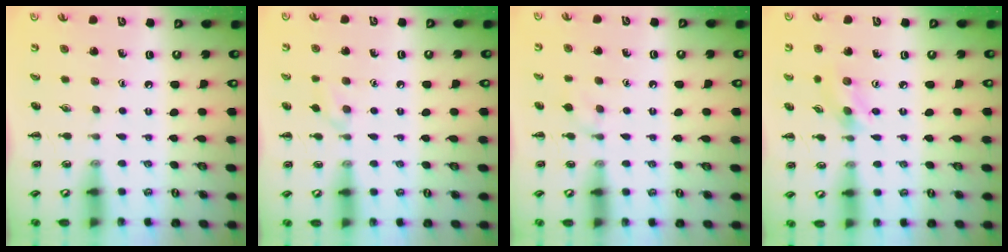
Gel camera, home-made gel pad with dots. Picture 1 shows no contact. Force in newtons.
{"total": 5.4, "press": 5.2, "slide": 1.6}
{"total": 5.3, "press": 4.9, "slide": 2.0}
{"total": 2.8, "press": 2.7, "slide": 0.6}